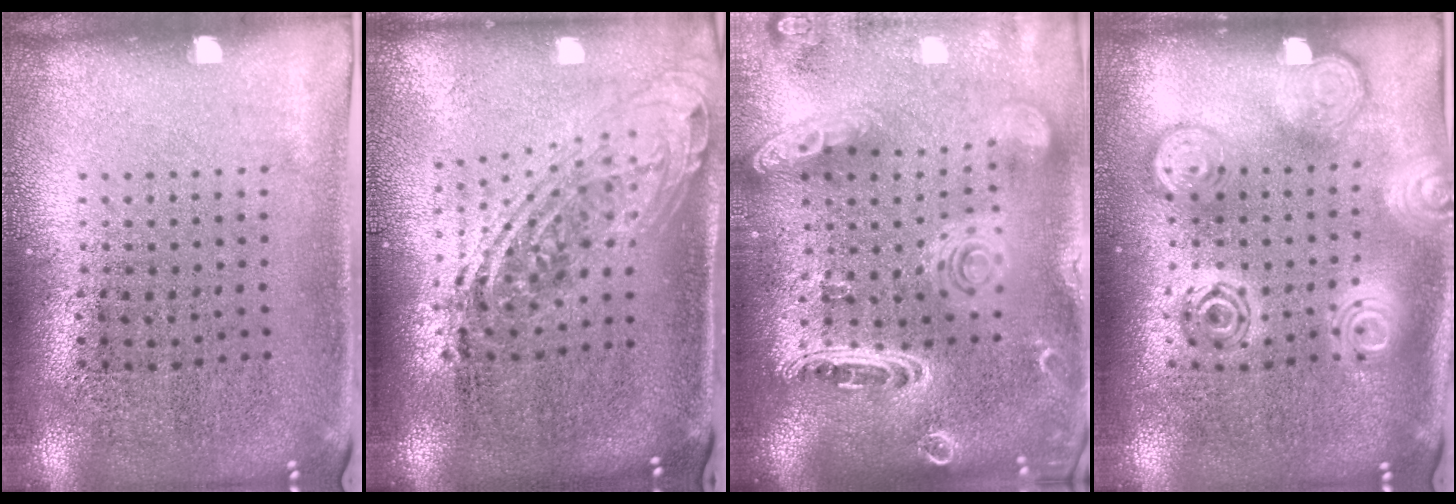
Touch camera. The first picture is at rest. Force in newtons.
{"total": 2.1, "press": 1.6, "slide": 1.4}
{"total": 2.8, "press": 2.4, "slide": 1.4}
{"total": 3.0, "press": 3.0, "slide": 0.4}